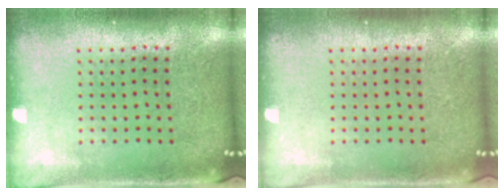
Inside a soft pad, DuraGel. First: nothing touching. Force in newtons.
{"total": 0.0}